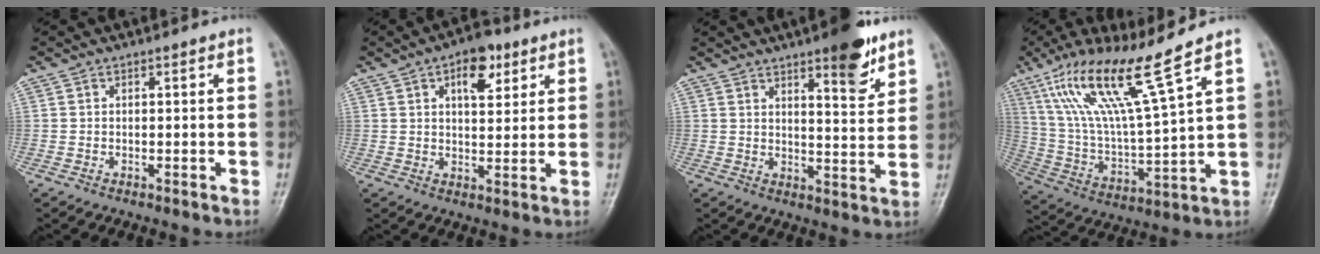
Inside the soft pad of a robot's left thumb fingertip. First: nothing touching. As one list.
[{"total": 8.3, "force": [3.9, 4.2, 5.9], "torque": [-0.059, -0.014, 0.053]}, {"total": 9.3, "force": [6.1, 2.4, 6.6], "torque": [-0.075, -0.039, 0.085]}, {"total": 17.4, "force": [10.7, 1.0, 13.7], "torque": [-0.258, -0.051, 0.208]}]